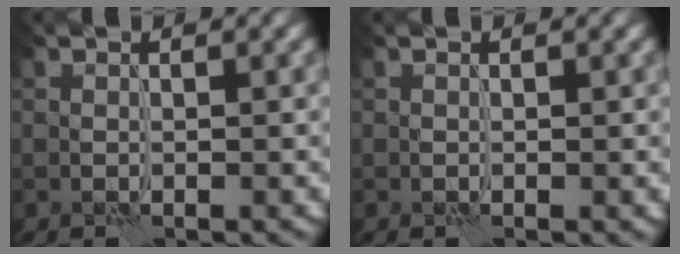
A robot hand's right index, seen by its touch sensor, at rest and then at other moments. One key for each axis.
{"total": 0.0}